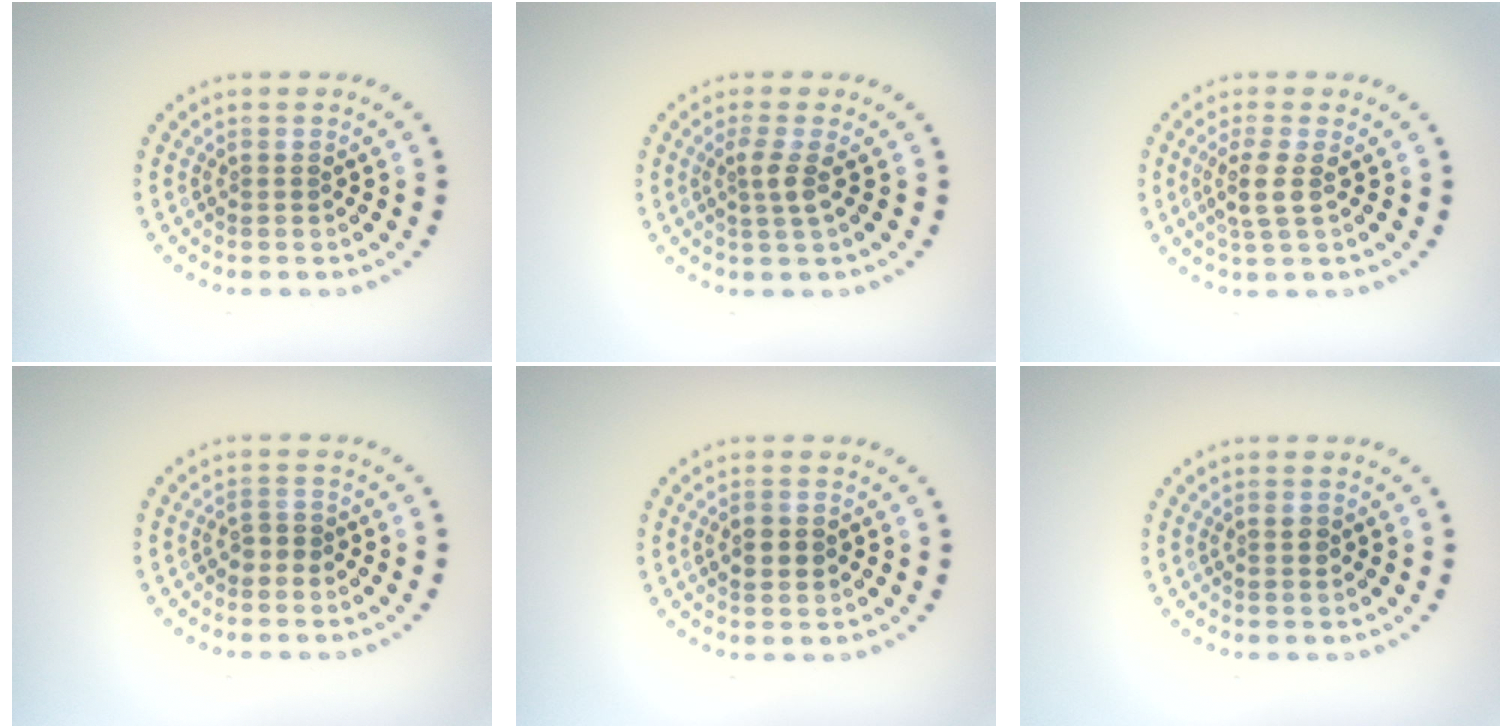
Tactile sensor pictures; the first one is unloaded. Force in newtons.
{"total": 1.8, "press": 1.3, "slide": 1.2}
{"total": 2.4, "press": 2.1, "slide": 1.2}
{"total": 1.2, "press": 1.1, "slide": 0.6}
{"total": 1.8, "press": 1.8, "slide": 0.3}
{"total": 0.7, "press": 0.7, "slide": 0.2}